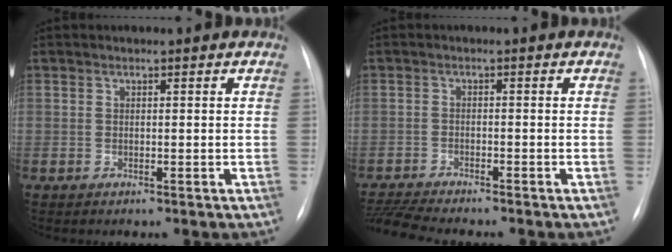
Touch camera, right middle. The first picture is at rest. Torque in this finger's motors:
{"motor_torque": [0.09, -0.11, 0.05, 0.04]}